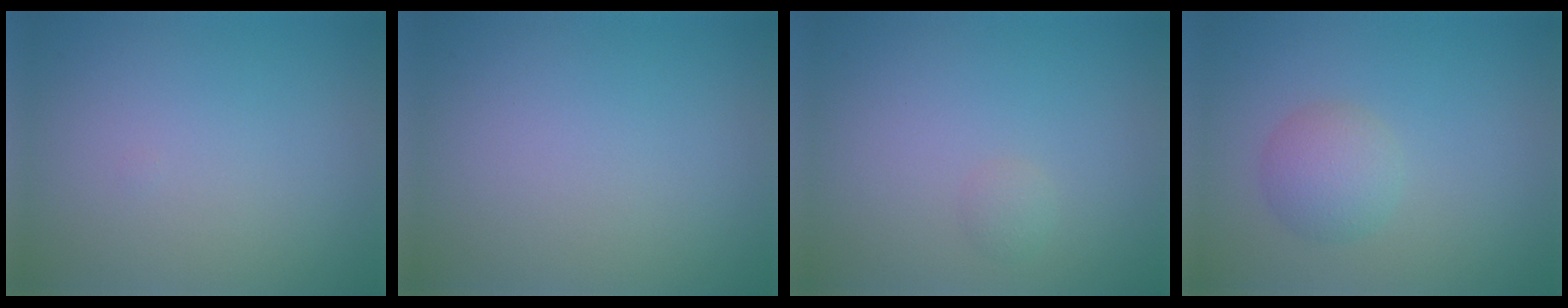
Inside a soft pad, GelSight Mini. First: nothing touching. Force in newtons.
{"total": 0.0}
{"total": 0.8, "press": 0.8, "slide": 0.0}
{"total": 2.7, "press": 2.7, "slide": 0.1}